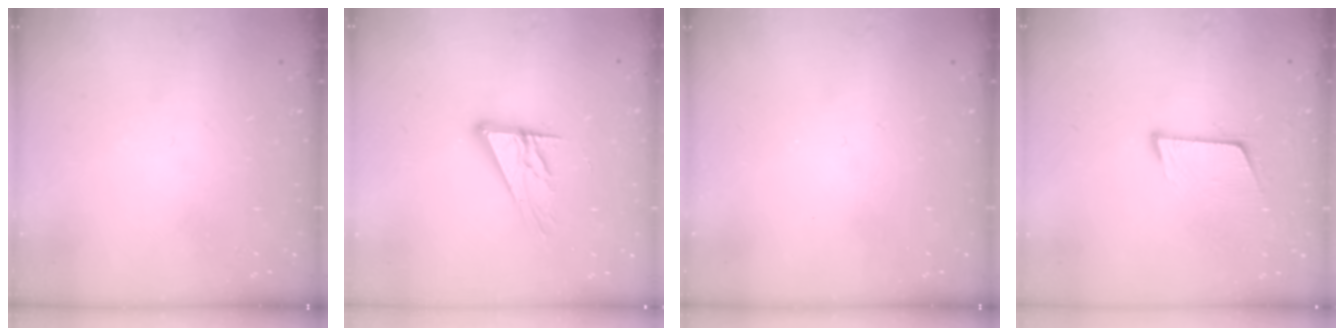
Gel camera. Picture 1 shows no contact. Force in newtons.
{"total": 12.4, "press": 12.2, "slide": 2.2}
{"total": 0.0}
{"total": 6.7, "press": 6.4, "slide": 2.0}